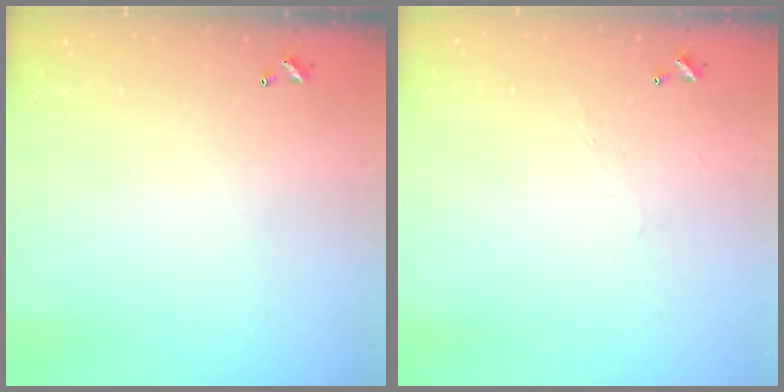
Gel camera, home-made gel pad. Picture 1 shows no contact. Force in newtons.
{"total": 0.9, "press": 0.7, "slide": 0.6}